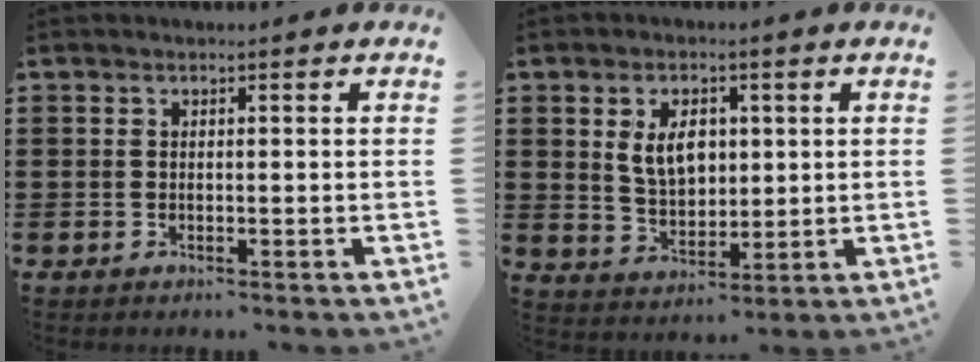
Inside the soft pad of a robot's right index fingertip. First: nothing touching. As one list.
[{"total": 6.3, "force": [1.5, 4.0, 4.5], "torque": [-0.086, 0.008, 0.022]}]